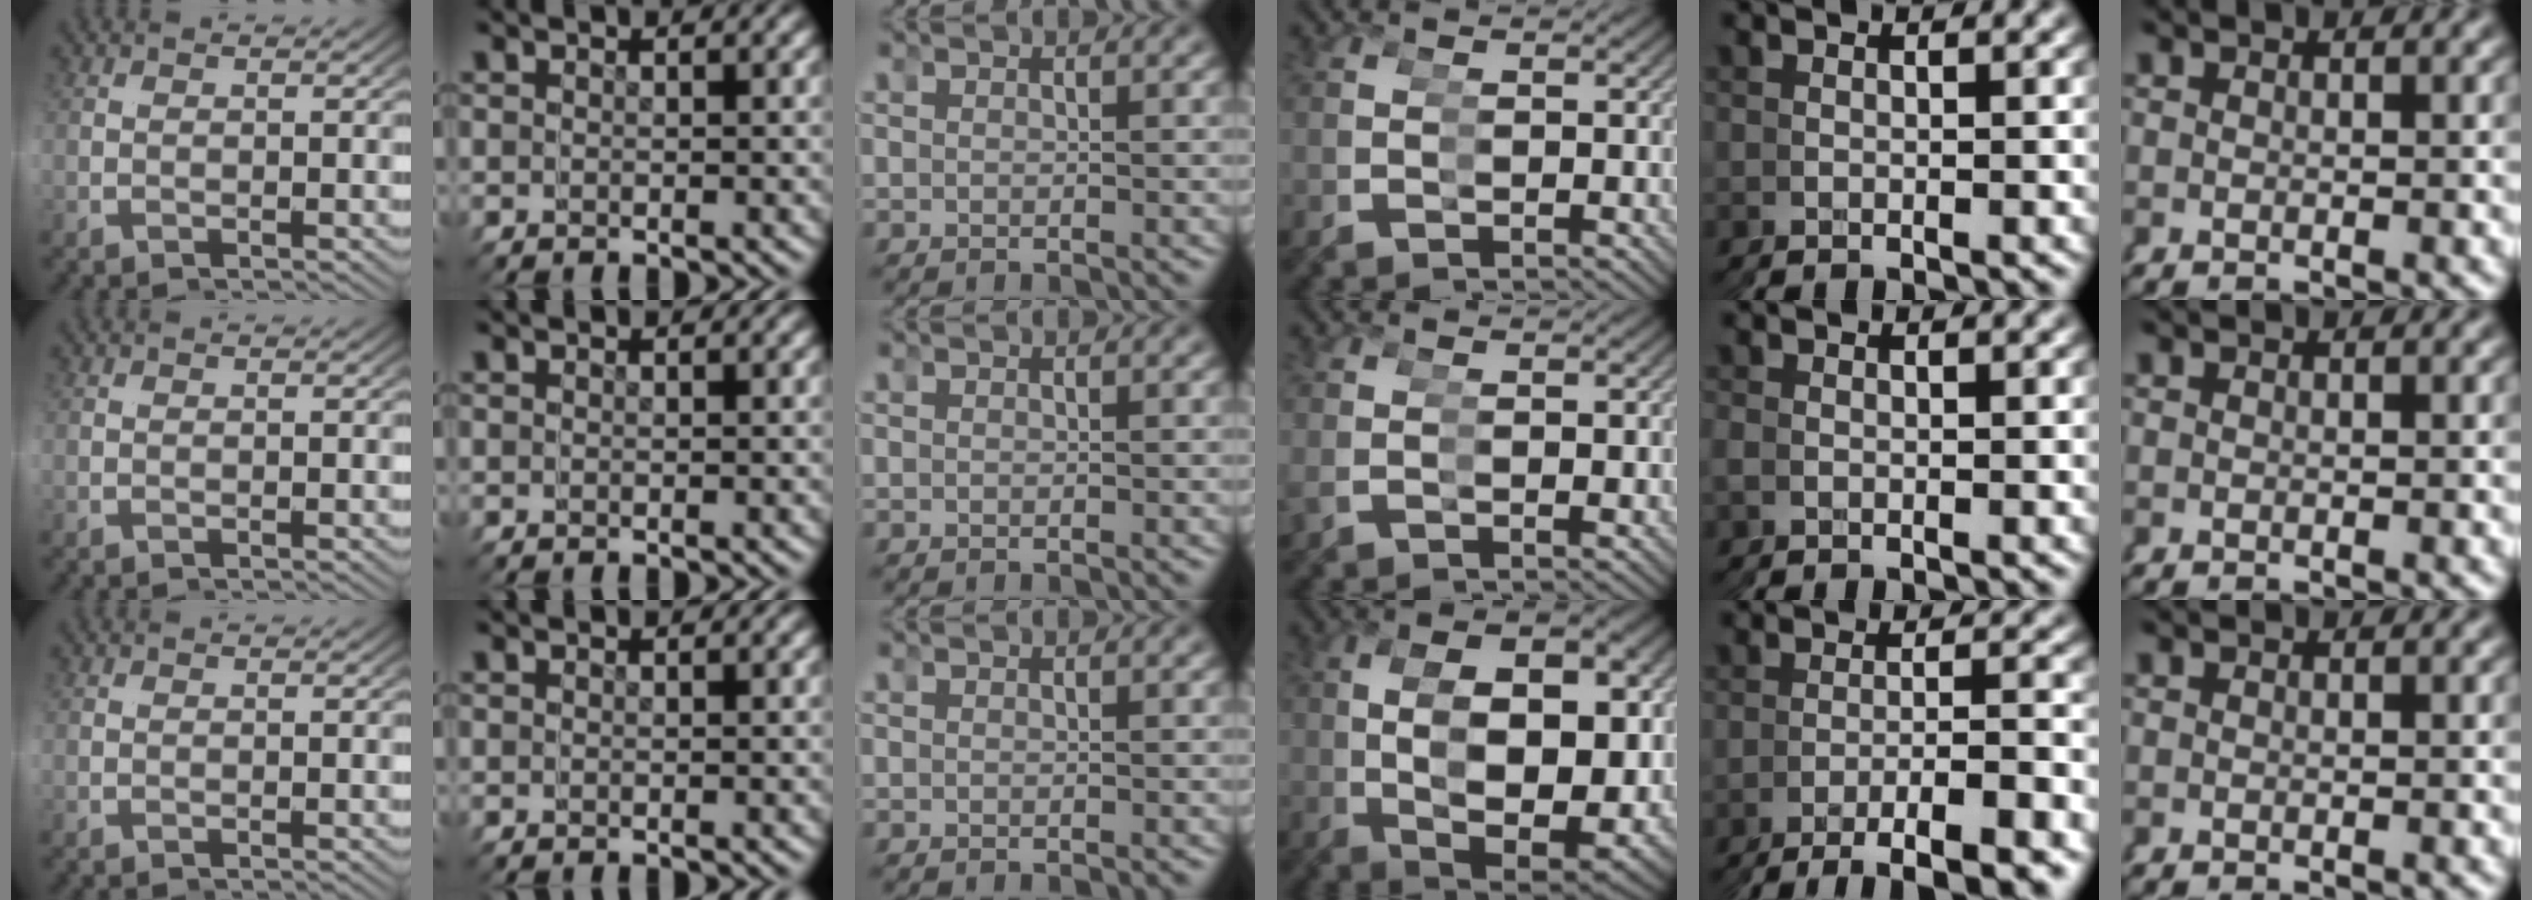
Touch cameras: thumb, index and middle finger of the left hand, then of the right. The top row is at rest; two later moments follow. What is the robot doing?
{"motion": "grasp_and_lifting", "object": "bandage"}